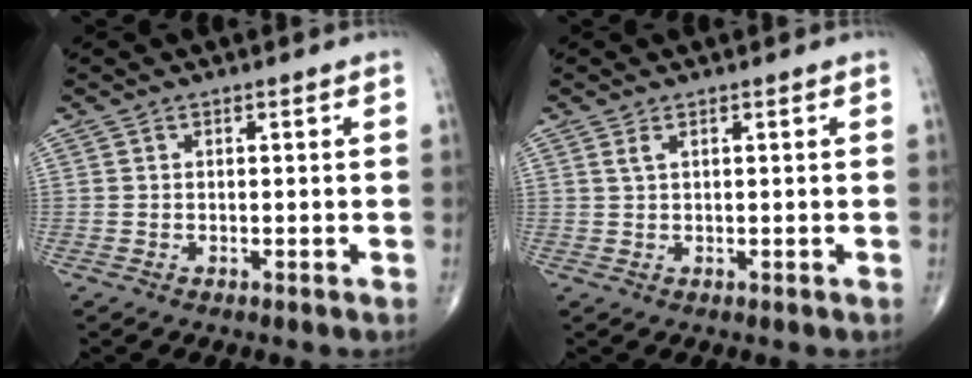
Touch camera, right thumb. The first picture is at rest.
{"total": 1.0, "force": [0.6, 0.3, 0.8], "torque": [-0.021, 0.006, 0.013]}